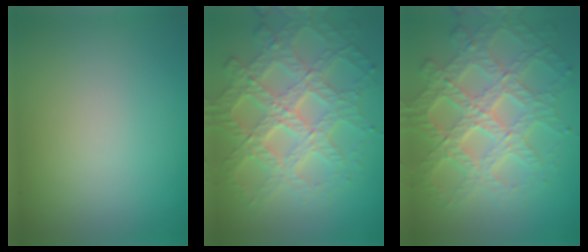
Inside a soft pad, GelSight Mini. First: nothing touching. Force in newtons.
{"total": 6.4, "press": 5.8, "slide": 2.8}
{"total": 7.5, "press": 6.2, "slide": 4.3}